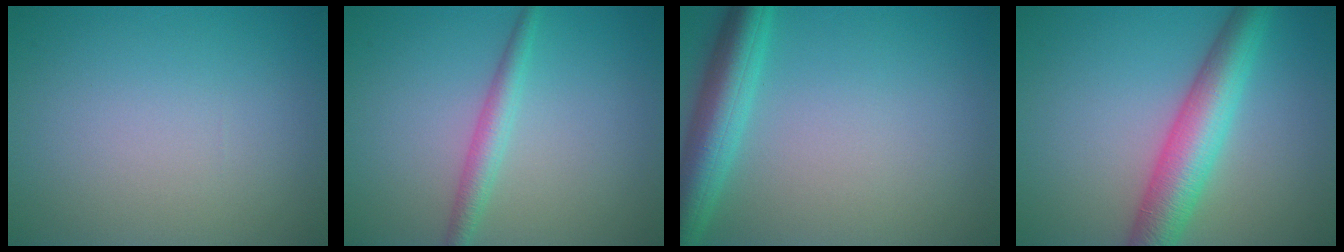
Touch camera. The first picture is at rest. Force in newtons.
{"total": 2.2, "press": 2.2, "slide": 0.0}
{"total": 5.2, "press": 5.2, "slide": 0.2}
{"total": 6.4, "press": 6.4, "slide": 0.3}